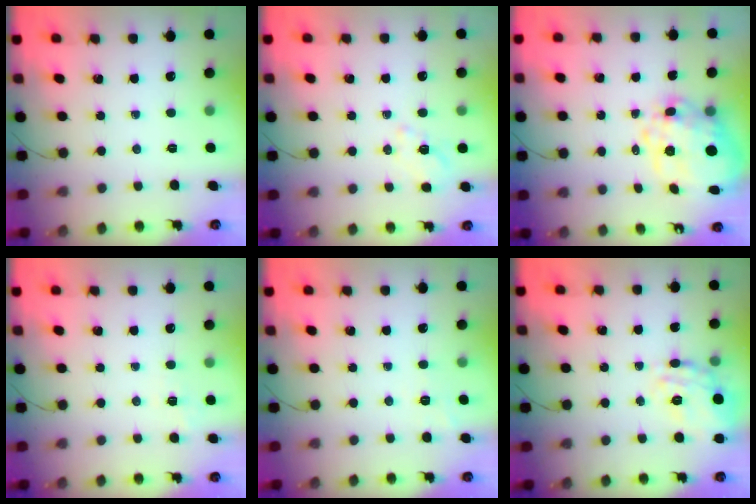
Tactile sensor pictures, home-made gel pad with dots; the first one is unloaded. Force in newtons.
{"total": 2.4, "press": 1.9, "slide": 1.5}
{"total": 17.6, "press": 17.2, "slide": 3.4}
{"total": 1.2, "press": 0.0, "slide": 1.2}
{"total": 2.0, "press": 1.5, "slide": 1.4}
{"total": 18.5, "press": 18.5, "slide": 0.6}